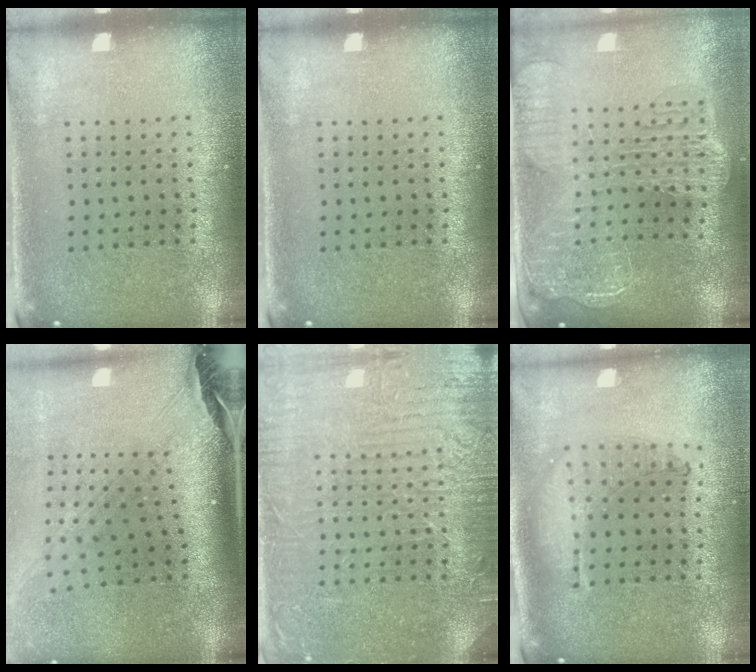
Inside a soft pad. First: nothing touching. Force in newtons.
{"total": 0.0}
{"total": 2.8, "press": 2.3, "slide": 1.5}
{"total": 2.9, "press": 2.1, "slide": 2.0}
{"total": 6.2, "press": 6.1, "slide": 0.8}
{"total": 1.0, "press": 1.0, "slide": 0.2}